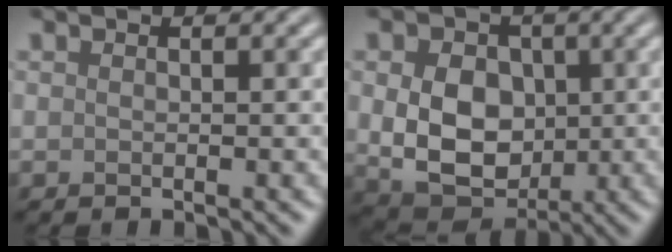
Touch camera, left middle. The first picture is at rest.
{"total": 8.2, "force": [0.4, 6.2, 5.3], "torque": [-0.095, -0.013, 0.010]}